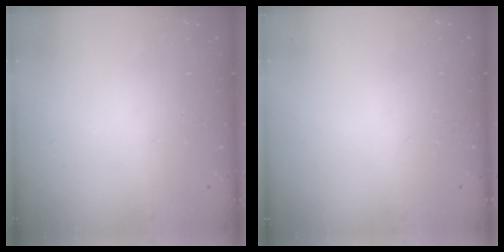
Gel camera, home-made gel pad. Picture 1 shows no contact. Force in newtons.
{"total": 0.0}